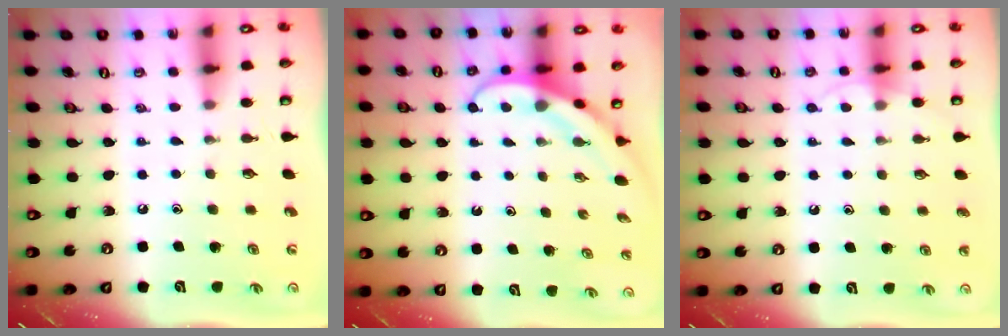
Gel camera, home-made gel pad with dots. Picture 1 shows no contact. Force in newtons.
{"total": 3.8, "press": 3.8, "slide": 0.3}
{"total": 4.3, "press": 4.3, "slide": 0.4}